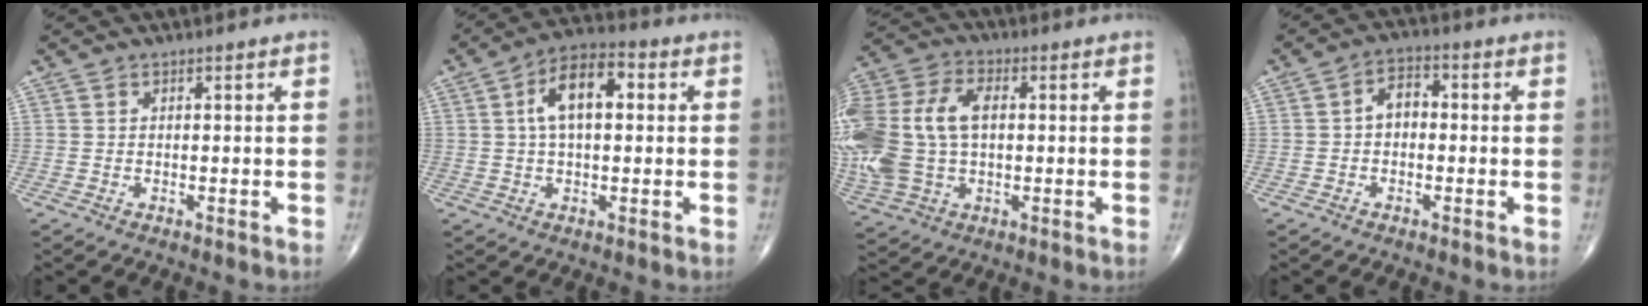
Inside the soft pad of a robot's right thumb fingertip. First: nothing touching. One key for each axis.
{"total": 10.5, "fx": 2.1, "fy": 5.4, "fz": 8.8, "tx": -0.145, "ty": 0.022, "tz": 0.027}
{"total": 22.3, "fx": 1.2, "fy": 14.3, "fz": 17.1, "tx": -0.421, "ty": 0.017, "tz": 0.030}
{"total": 4.5, "fx": -0.2, "fy": 3.2, "fz": 3.3, "tx": -0.042, "ty": 0.020, "tz": -0.014}